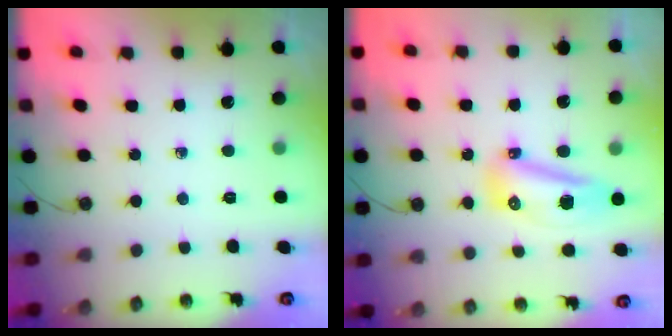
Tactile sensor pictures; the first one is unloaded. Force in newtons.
{"total": 11.2, "press": 10.9, "slide": 2.6}